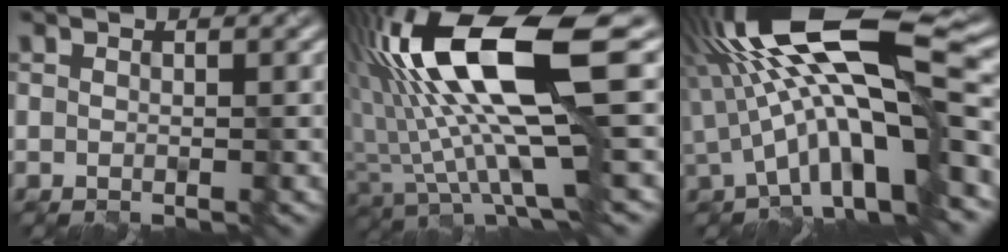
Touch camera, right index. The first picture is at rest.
{"total": 14.0, "force": [3.1, 4.1, 13.0], "torque": [-0.259, 0.000, 0.062]}
{"total": 14.7, "force": [0.0, 4.2, 14.1], "torque": [-0.222, 0.019, -0.006]}